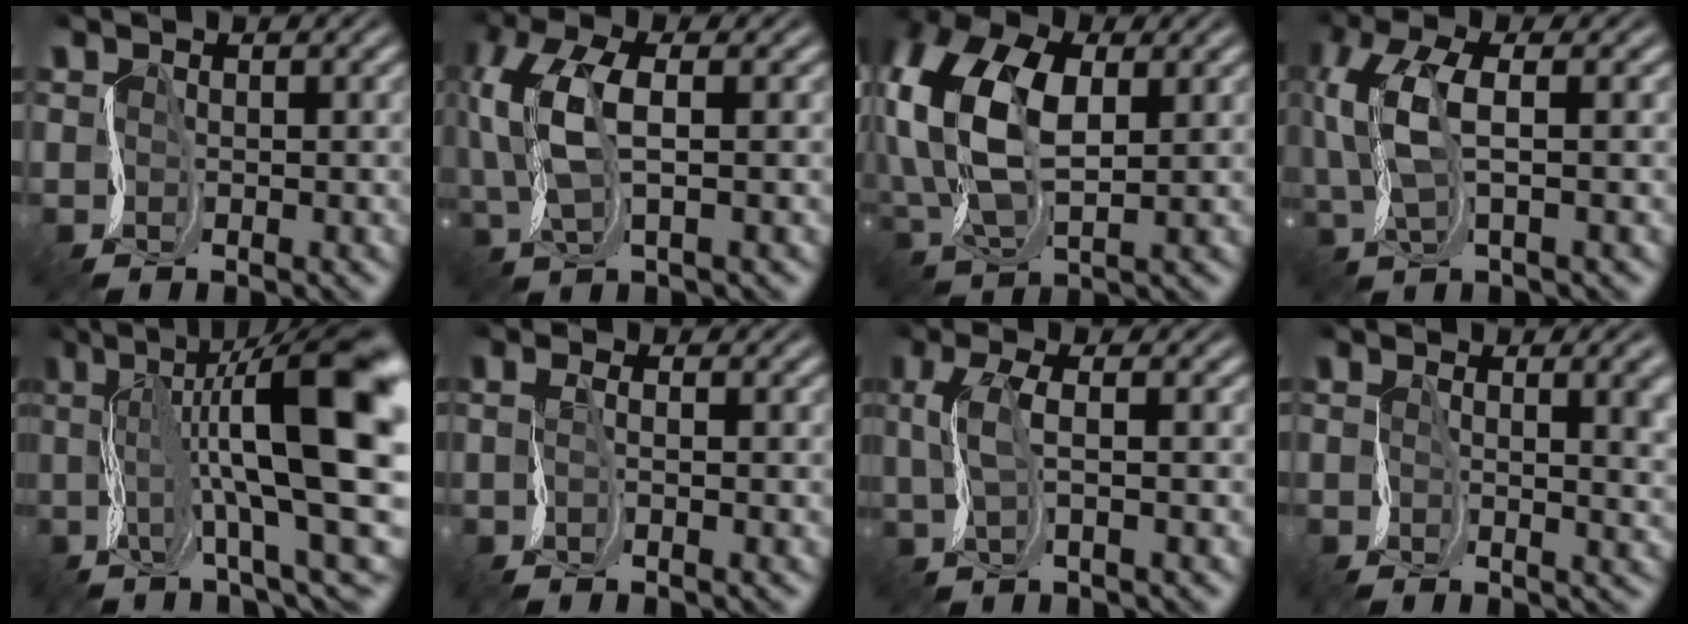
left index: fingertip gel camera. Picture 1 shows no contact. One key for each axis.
{"total": 7.0, "fx": 0.7, "fy": 3.1, "fz": 6.2, "tx": -0.152, "ty": 0.009, "tz": 0.007}
{"total": 10.9, "fx": 1.3, "fy": 6.5, "fz": 8.7, "tx": -0.217, "ty": 0.008, "tz": 0.021}
{"total": 6.2, "fx": 0.7, "fy": 2.5, "fz": 5.7, "tx": -0.138, "ty": 0.007, "tz": 0.007}
{"total": 17.0, "fx": 2.2, "fy": 4.8, "fz": 16.1, "tx": -0.239, "ty": 0.016, "tz": 0.050}
{"total": 1.7, "fx": -0.3, "fy": 0.5, "fz": 1.6, "tx": -0.027, "ty": -0.005, "tz": -0.011}
{"total": 3.0, "fx": 0.3, "fy": 0.9, "fz": 2.8, "tx": -0.068, "ty": 0.003, "tz": 0.005}
{"total": 5.6, "fx": 0.5, "fy": 2.2, "fz": 5.1, "tx": -0.045, "ty": 0.005, "tz": 0.000}